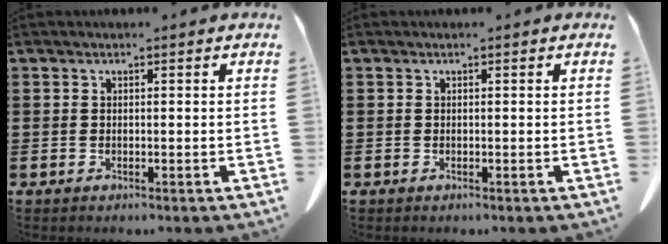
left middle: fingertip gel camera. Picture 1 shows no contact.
{"total": 0.0}